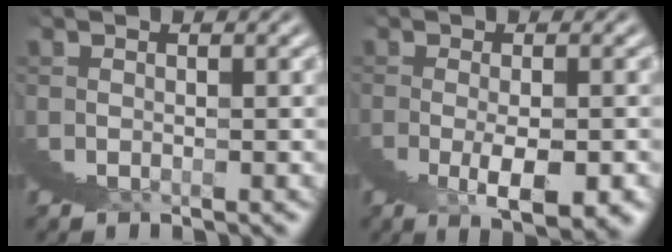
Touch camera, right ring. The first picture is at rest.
{"total": 3.0, "force": [0.2, -1.0, 2.9], "torque": [-0.032, 0.015, 0.003]}